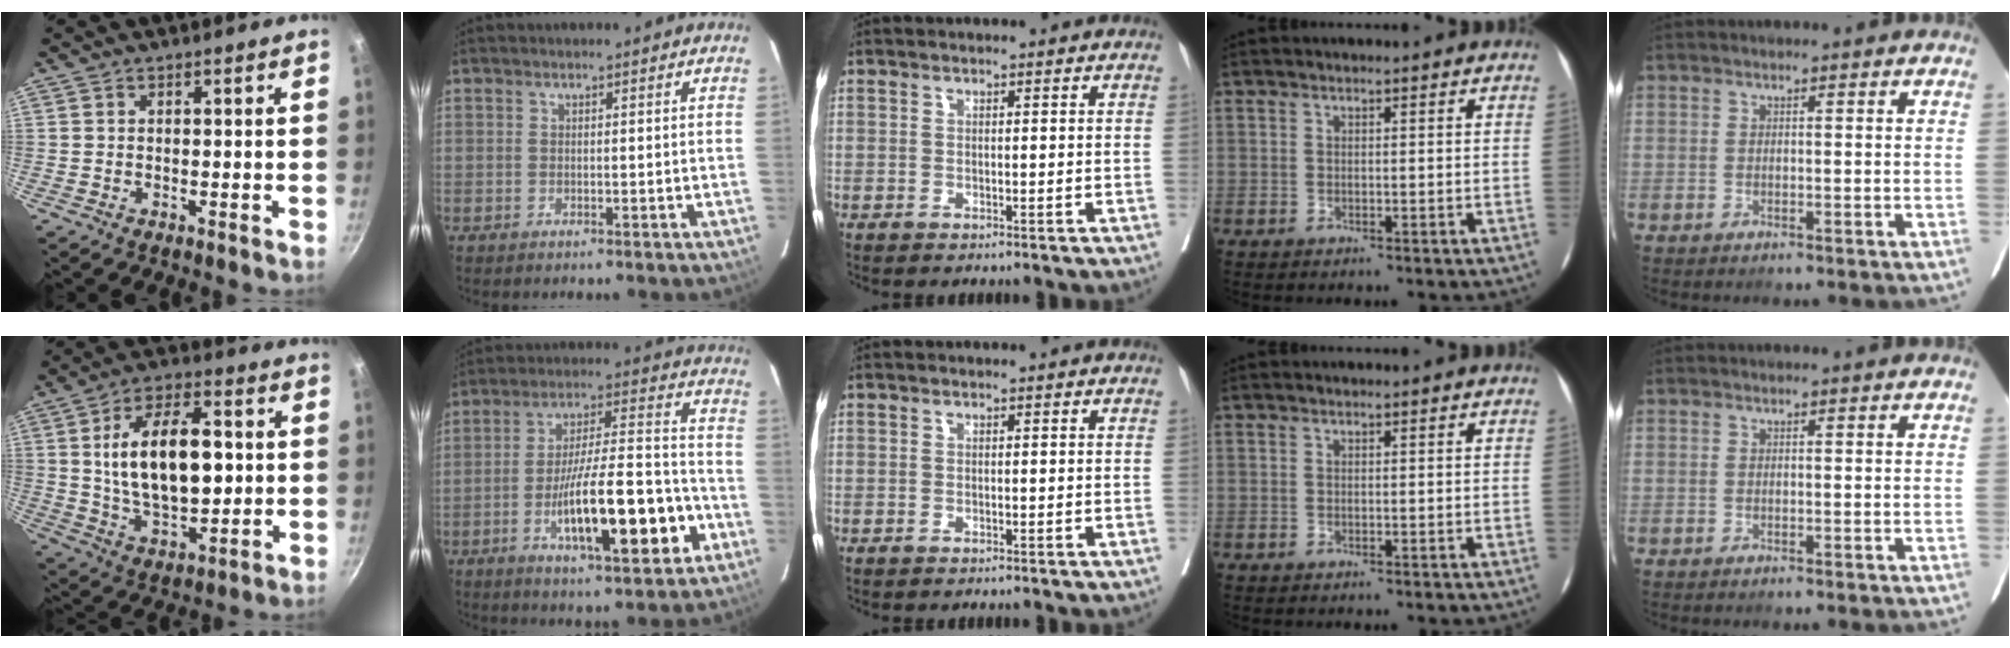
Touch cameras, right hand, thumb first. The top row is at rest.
{"thumb": {"total": 17.3, "force": [2.0, 9.0, 14.6], "torque": [-0.226, 0.000, 0.038]}, "index": {"total": 17.7, "force": [-6.4, 3.3, 16.2], "torque": [-0.264, 0.007, -0.093]}}